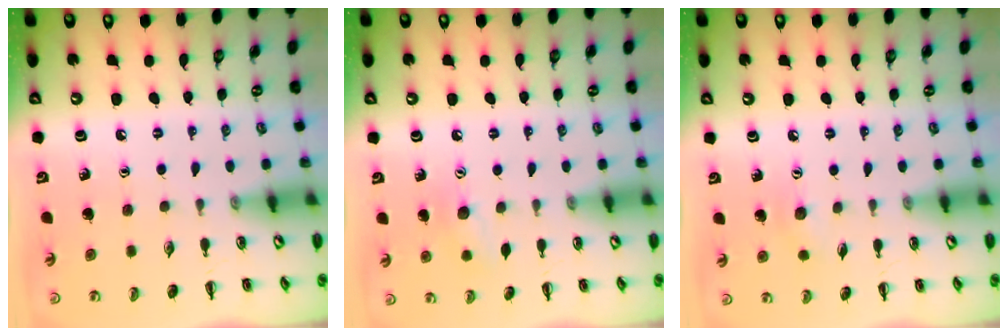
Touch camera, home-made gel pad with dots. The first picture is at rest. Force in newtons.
{"total": 8.6, "press": 8.4, "slide": 1.7}
{"total": 5.6, "press": 5.5, "slide": 1.1}